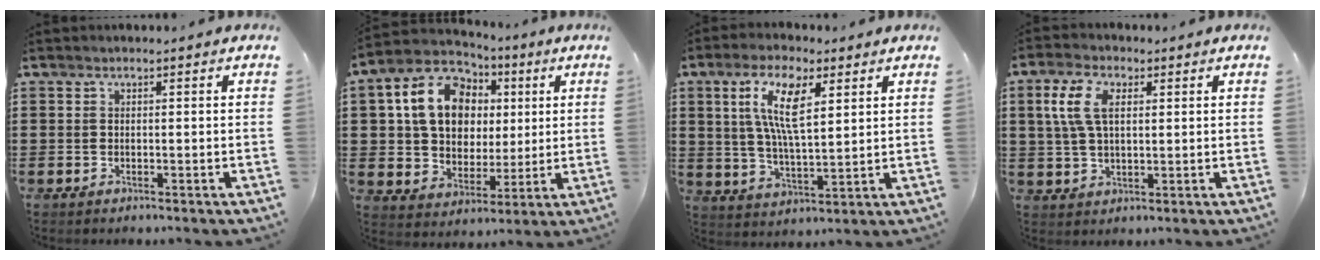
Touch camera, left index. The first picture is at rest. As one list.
[{"total": 11.9, "force": [3.1, 9.2, 6.8], "torque": [-0.157, 0.018, 0.060]}, {"total": 10.1, "force": [4.1, 3.3, 8.6], "torque": [-0.174, 0.012, 0.072]}, {"total": 6.9, "force": [2.1, 3.6, 5.5], "torque": [-0.133, 0.009, 0.031]}]